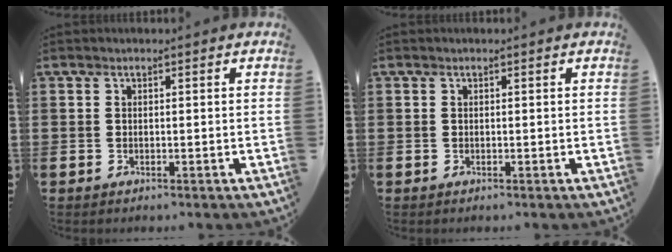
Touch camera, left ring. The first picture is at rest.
{"total": 0.0}